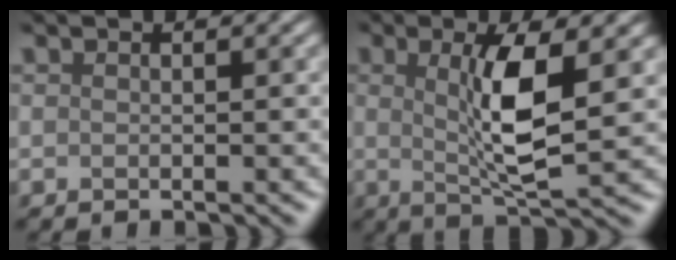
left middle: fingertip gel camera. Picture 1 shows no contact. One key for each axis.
{"total": 3.7, "fx": 0.3, "fy": -0.3, "fz": 3.7, "tx": -0.102, "ty": -0.006, "tz": 0.032}